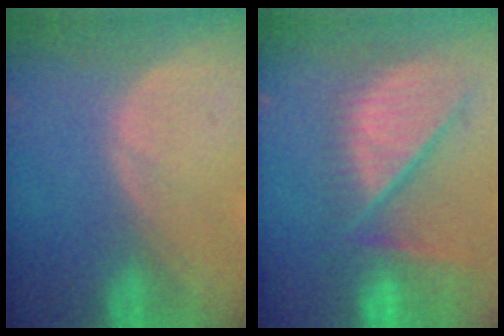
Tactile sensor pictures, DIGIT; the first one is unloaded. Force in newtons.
{"total": 13.1, "press": 10.9, "slide": 7.3}